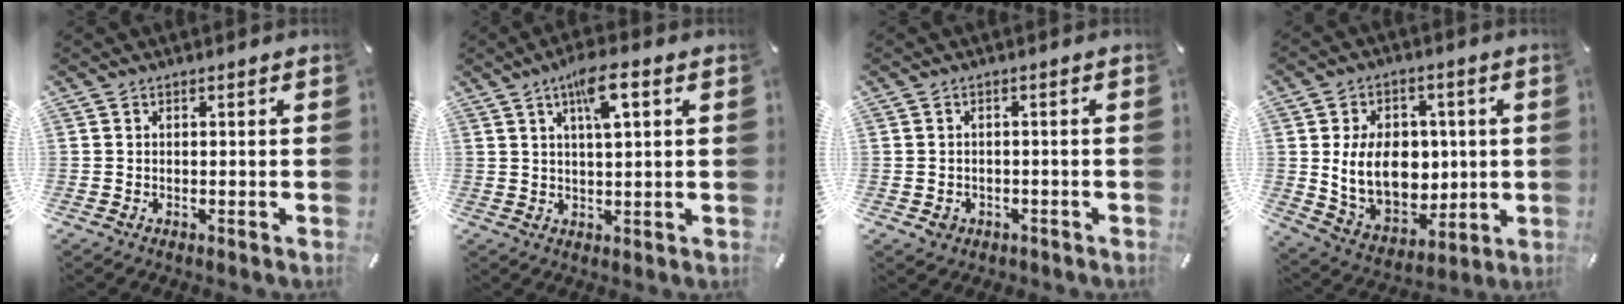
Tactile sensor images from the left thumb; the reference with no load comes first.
{"total": 8.1, "force": [3.7, 2.2, 6.8], "torque": [-0.118, -0.002, 0.058]}
{"total": 2.4, "force": [-0.9, 2.0, 0.7], "torque": [-0.013, 0.004, -0.020]}
{"total": 15.0, "force": [1.2, 11.8, 9.2], "torque": [-0.166, -0.002, 0.034]}